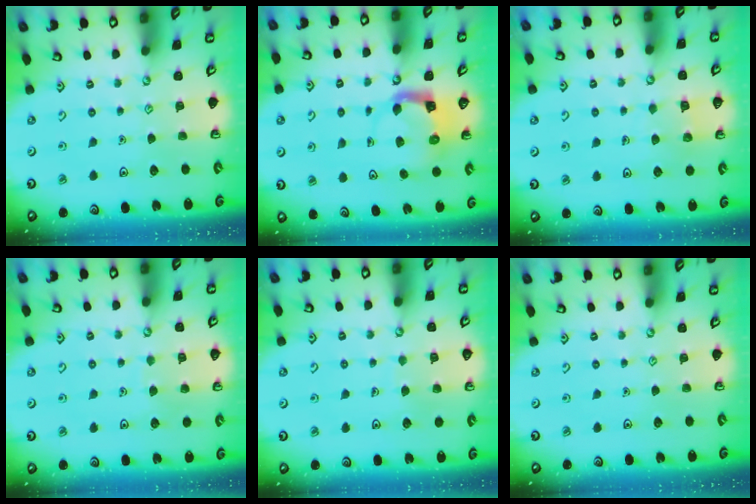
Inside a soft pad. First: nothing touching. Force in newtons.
{"total": 3.8, "press": 3.7, "slide": 0.6}
{"total": 5.4, "press": 5.4, "slide": 0.3}
{"total": 3.5, "press": 3.5, "slide": 0.2}
{"total": 4.7, "press": 4.6, "slide": 0.4}
{"total": 0.0}